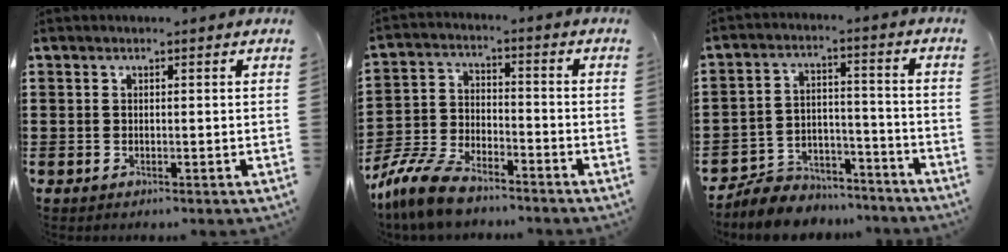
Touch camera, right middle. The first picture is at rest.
{"total": 9.2, "force": [-8.0, 2.6, 3.8], "torque": [-0.096, 0.014, -0.161]}
{"total": 7.4, "force": [-7.0, 2.0, 0.7], "torque": [-0.011, 0.022, -0.137]}